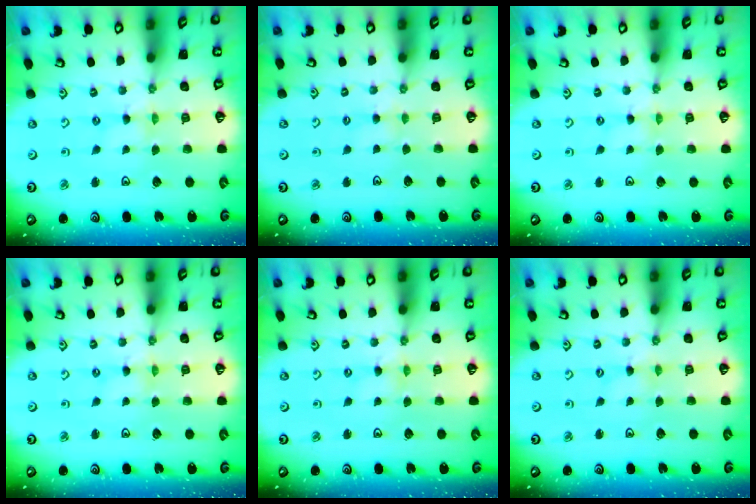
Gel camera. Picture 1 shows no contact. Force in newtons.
{"total": 2.8, "press": 2.8, "slide": 0.5}
{"total": 0.0}
{"total": 0.0}
{"total": 1.2, "press": 1.2, "slide": 0.3}
{"total": 0.0}